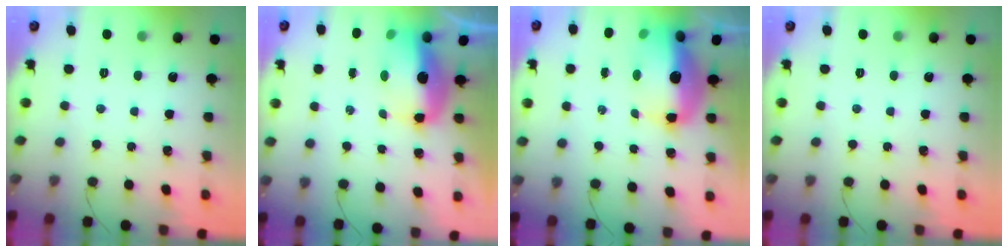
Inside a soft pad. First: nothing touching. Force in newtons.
{"total": 12.2, "press": 12.0, "slide": 2.6}
{"total": 14.6, "press": 13.5, "slide": 5.6}
{"total": 0.0}